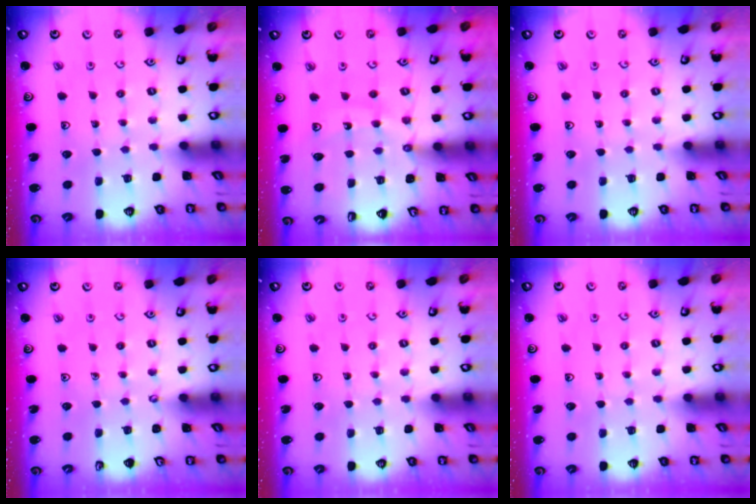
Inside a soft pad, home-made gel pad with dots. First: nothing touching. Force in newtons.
{"total": 11.9, "press": 11.8, "slide": 1.5}
{"total": 0.0}
{"total": 0.0}
{"total": 0.0}
{"total": 0.0}